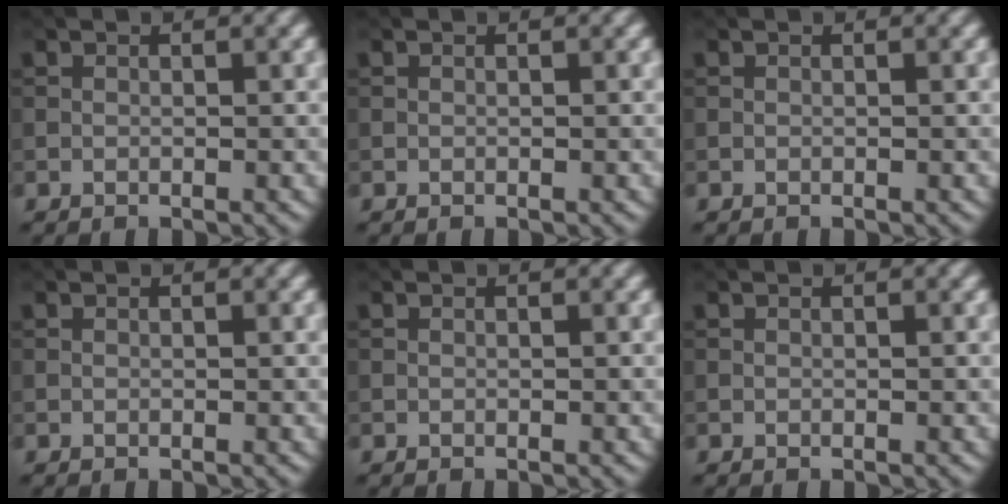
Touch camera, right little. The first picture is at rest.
{"total": 0.0}
{"total": 0.0}
{"total": 0.0}
{"total": 0.0}
{"total": 0.0}